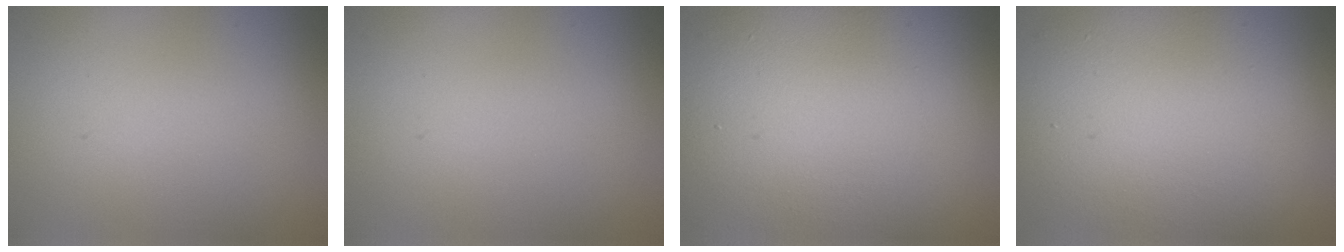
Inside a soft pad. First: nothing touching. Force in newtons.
{"total": 0.0}
{"total": 15.7, "press": 15.7, "slide": 1.0}
{"total": 11.6, "press": 11.5, "slide": 1.2}